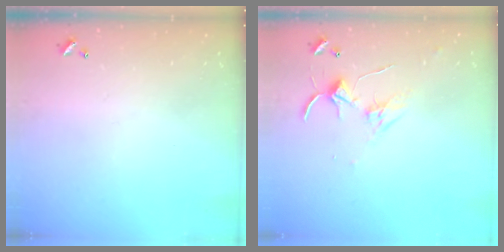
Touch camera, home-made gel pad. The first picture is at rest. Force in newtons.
{"total": 2.7, "press": 2.7, "slide": 0.4}